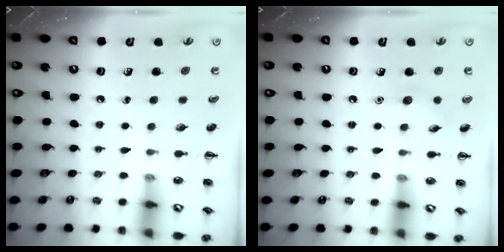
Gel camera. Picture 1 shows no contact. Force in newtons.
{"total": 6.0, "press": 5.8, "slide": 1.6}